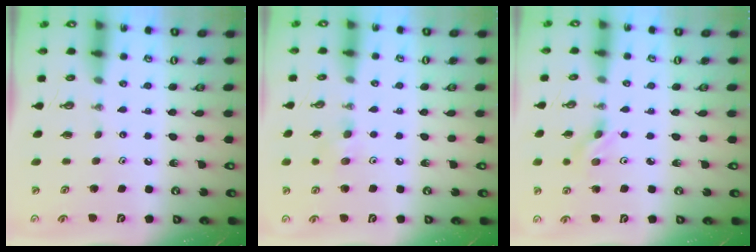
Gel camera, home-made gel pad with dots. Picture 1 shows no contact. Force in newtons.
{"total": 5.2, "press": 5.0, "slide": 1.2}
{"total": 2.9, "press": 2.6, "slide": 1.4}